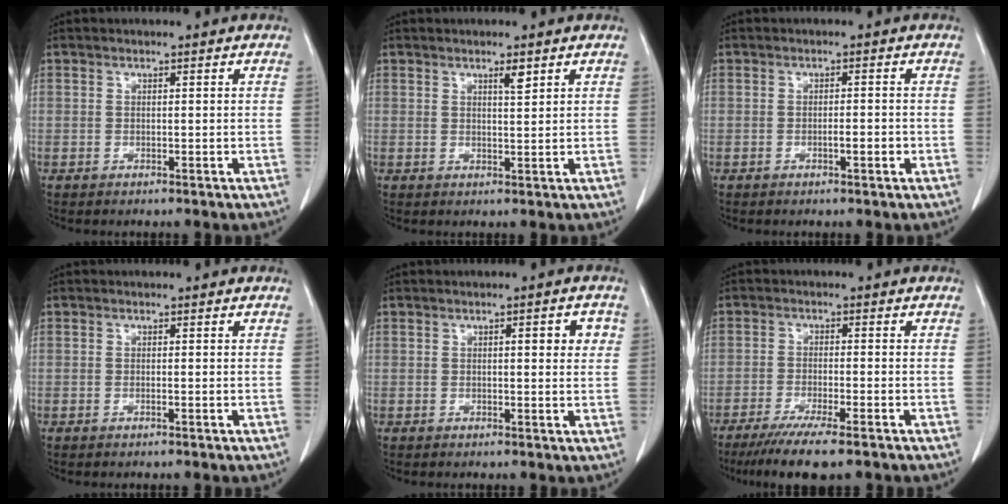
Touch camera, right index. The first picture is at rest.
{"total": 1.8, "force": [1.1, 0.2, 1.4], "torque": [-0.025, -0.004, 0.019]}
{"total": 1.8, "force": [-0.7, 0.4, 1.7], "torque": [-0.029, 0.000, -0.011]}
{"total": 0.0}
{"total": 3.1, "force": [0.9, 0.9, 2.8], "torque": [-0.035, 0.005, 0.009]}
{"total": 8.9, "force": [-6.6, 0.4, 5.9], "torque": [-0.090, -0.019, -0.102]}